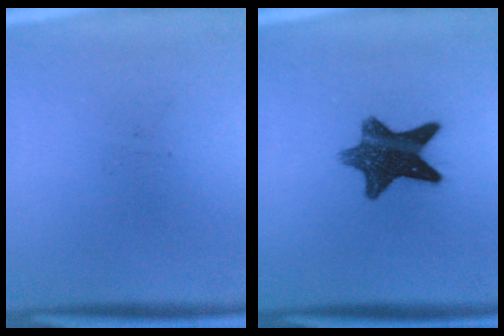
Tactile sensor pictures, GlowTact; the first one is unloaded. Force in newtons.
{"total": 10.7}